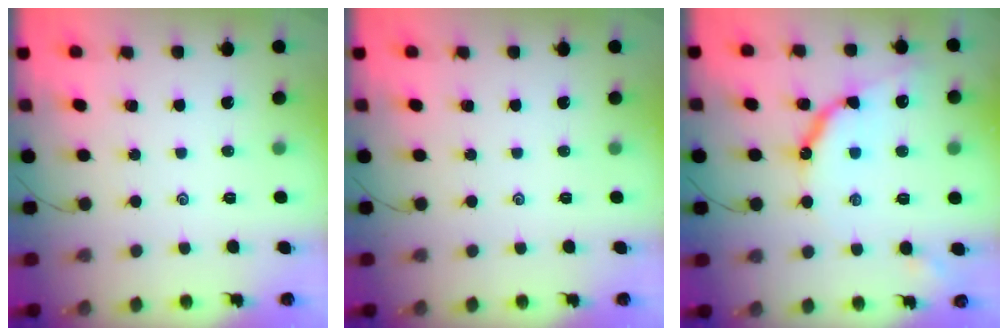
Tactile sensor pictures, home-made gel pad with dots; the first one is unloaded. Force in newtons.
{"total": 0.0}
{"total": 11.0, "press": 10.9, "slide": 1.0}